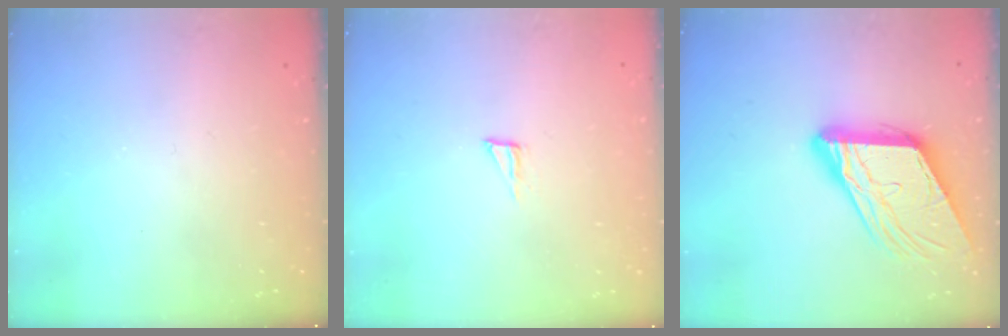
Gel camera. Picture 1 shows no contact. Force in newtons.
{"total": 2.9, "press": 2.9, "slide": 0.2}
{"total": 14.9, "press": 14.8, "slide": 1.5}